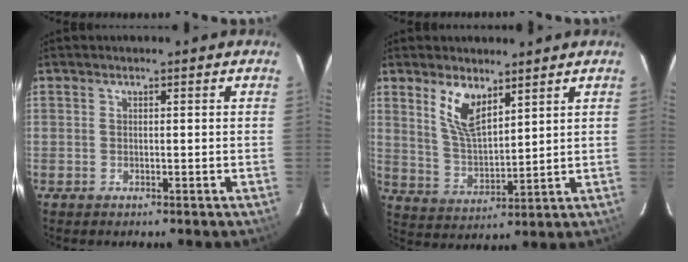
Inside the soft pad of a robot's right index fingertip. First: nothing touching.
{"total": 8.2, "force": [5.0, 3.3, 5.6], "torque": [-0.107, -0.002, 0.105]}